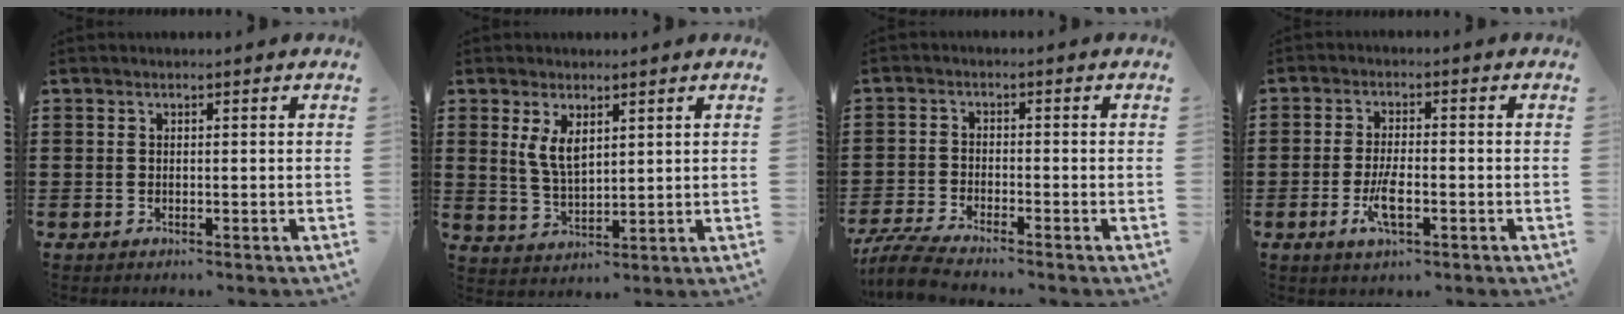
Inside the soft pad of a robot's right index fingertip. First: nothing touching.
{"total": 4.5, "force": [2.1, 2.0, 3.5], "torque": [-0.074, 0.003, 0.039]}
{"total": 4.5, "force": [-4.2, -0.3, 1.4], "torque": [-0.051, -0.020, -0.090]}
{"total": 5.1, "force": [-1.8, 1.4, 4.5], "torque": [-0.095, -0.006, -0.035]}